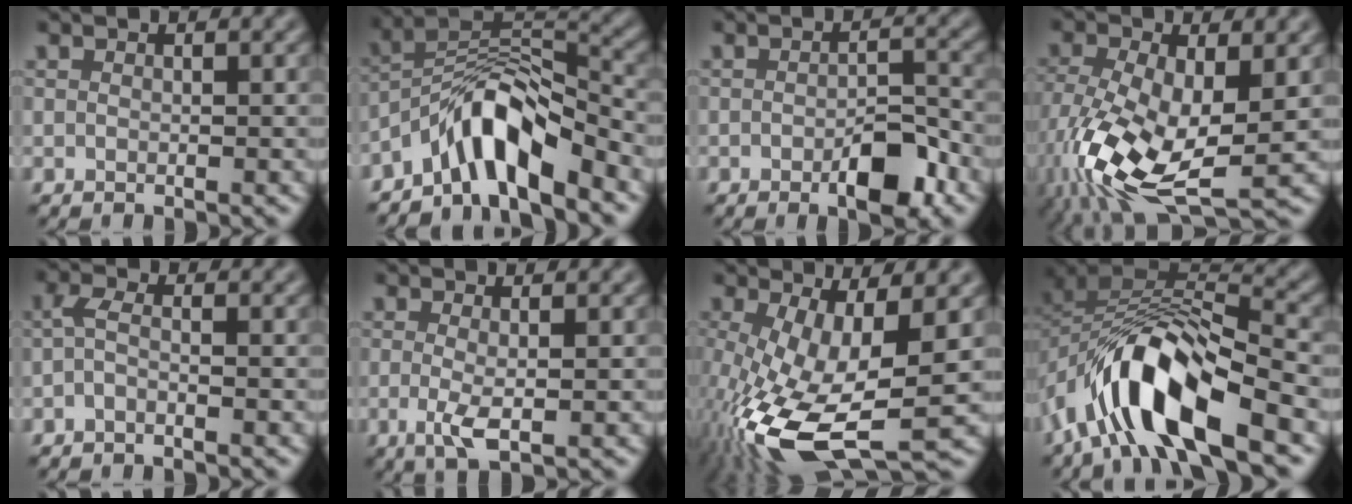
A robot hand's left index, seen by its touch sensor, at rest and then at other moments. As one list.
[{"total": 6.6, "force": [-4.6, 1.6, 4.5], "torque": [-0.072, 0.010, -0.092]}, {"total": 4.6, "force": [-1.9, 1.6, 3.9], "torque": [-0.060, -0.002, -0.027]}, {"total": 12.7, "force": [-3.9, 5.6, 10.7], "torque": [-0.231, -0.028, -0.067]}, {"total": 1.4, "force": [-0.5, 0.4, 1.3], "torque": [-0.032, 0.000, -0.015]}, {"total": 2.6, "force": [-0.3, 0.4, 2.5], "torque": [-0.055, -0.009, -0.005]}, {"total": 12.5, "force": [-3.3, 4.5, 11.2], "torque": [-0.236, -0.027, -0.051]}, {"total": 10.5, "force": [-5.1, 4.2, 8.1], "torque": [-0.154, 0.011, -0.102]}]